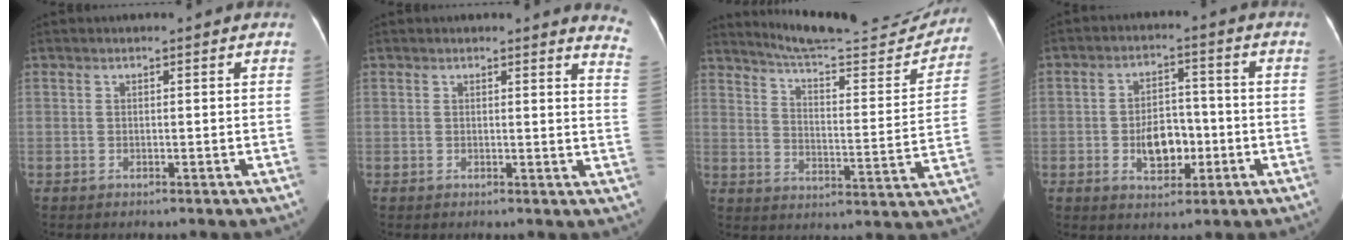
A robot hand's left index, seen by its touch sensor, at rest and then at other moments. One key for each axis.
{"total": 5.4, "fx": 5.3, "fy": 0.3, "fz": 1.2, "tx": -0.006, "ty": -0.045, "tz": 0.021}
{"total": 19.8, "fx": 18.9, "fy": 1.5, "fz": 5.6, "tx": -0.085, "ty": -0.055, "tz": 0.252}
{"total": 6.8, "fx": -1.8, "fy": 4.2, "fz": 5.0, "tx": -0.091, "ty": 0.010, "tz": -0.025}